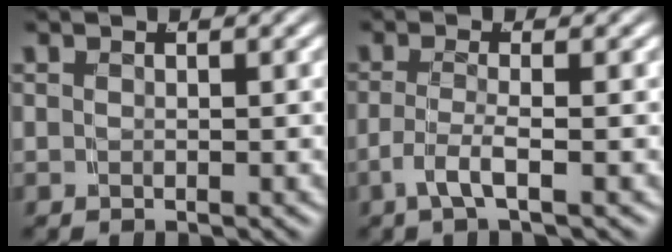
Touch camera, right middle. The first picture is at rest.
{"total": 2.3, "force": [-1.1, 0.0, 2.0], "torque": [-0.045, -0.008, -0.019]}